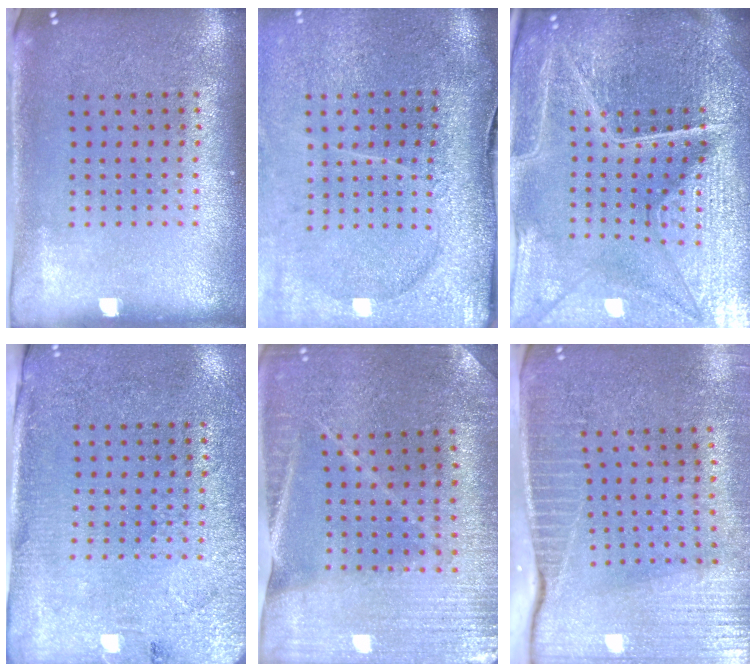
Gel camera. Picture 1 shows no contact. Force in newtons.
{"total": 4.6, "press": 3.6, "slide": 2.8}
{"total": 6.5, "press": 5.7, "slide": 3.1}
{"total": 2.7, "press": 2.4, "slide": 1.3}
{"total": 1.4, "press": 1.4, "slide": 0.2}
{"total": 3.8, "press": 3.4, "slide": 1.7}